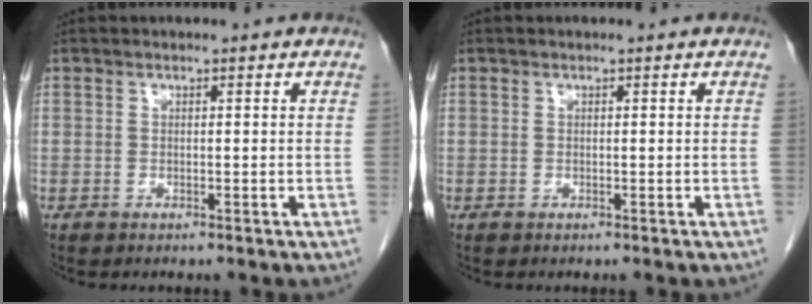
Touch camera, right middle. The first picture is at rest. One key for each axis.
{"total": 0.0}